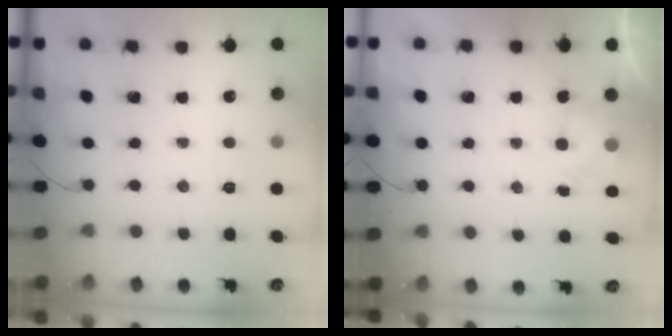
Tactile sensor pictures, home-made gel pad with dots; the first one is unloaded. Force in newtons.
{"total": 1.9, "press": 1.6, "slide": 1.0}